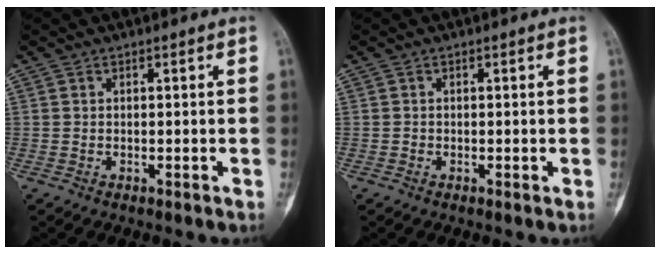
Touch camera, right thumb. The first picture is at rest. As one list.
[{"total": 0.0}]